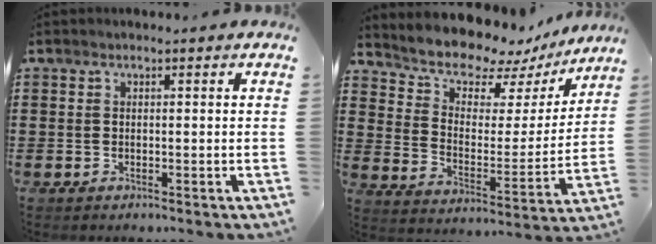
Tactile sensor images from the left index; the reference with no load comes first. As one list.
[{"total": 8.5, "force": [7.8, 2.7, 1.8], "torque": [-0.065, -0.065, 0.135]}]